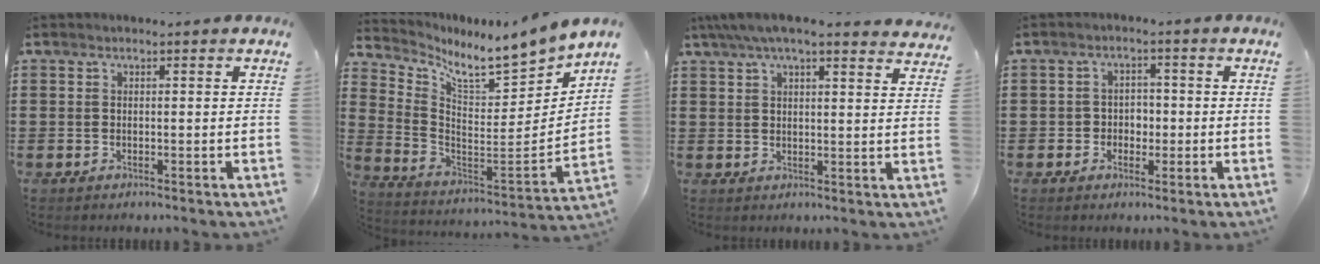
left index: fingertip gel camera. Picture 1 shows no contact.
{"total": 6.8, "force": [6.4, 0.6, 2.4], "torque": [-0.066, -0.065, 0.101]}
{"total": 5.7, "force": [4.7, 0.7, 3.1], "torque": [-0.073, -0.007, 0.085]}
{"total": 2.7, "force": [-0.9, 2.4, 0.8], "torque": [-0.026, 0.008, -0.024]}